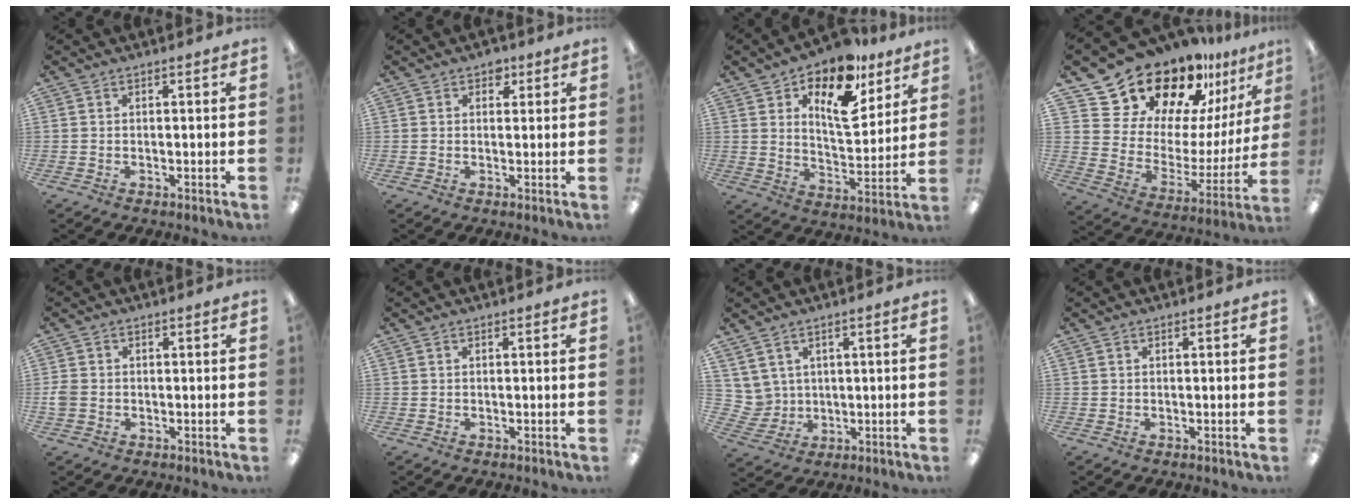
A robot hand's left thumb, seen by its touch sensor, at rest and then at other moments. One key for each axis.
{"total": 2.5, "fx": 1.3, "fy": 1.8, "fz": 1.0, "tx": 0.002, "ty": -0.004, "tz": 0.019}
{"total": 15.8, "fx": 9.8, "fy": 7.4, "fz": 10.0, "tx": -0.153, "ty": -0.047, "tz": 0.166}
{"total": 21.9, "fx": 19.3, "fy": 8.7, "fz": 5.6, "tx": -0.111, "ty": -0.155, "tz": 0.356}
{"total": 2.8, "fx": -0.5, "fy": 2.4, "fz": 1.4, "tx": -0.021, "ty": 0.006, "tz": -0.007}
{"total": 0.0}
{"total": 5.3, "fx": 3.3, "fy": 4.2, "fz": 0.2, "tx": -0.035, "ty": -0.014, "tz": 0.066}
{"total": 0.0}